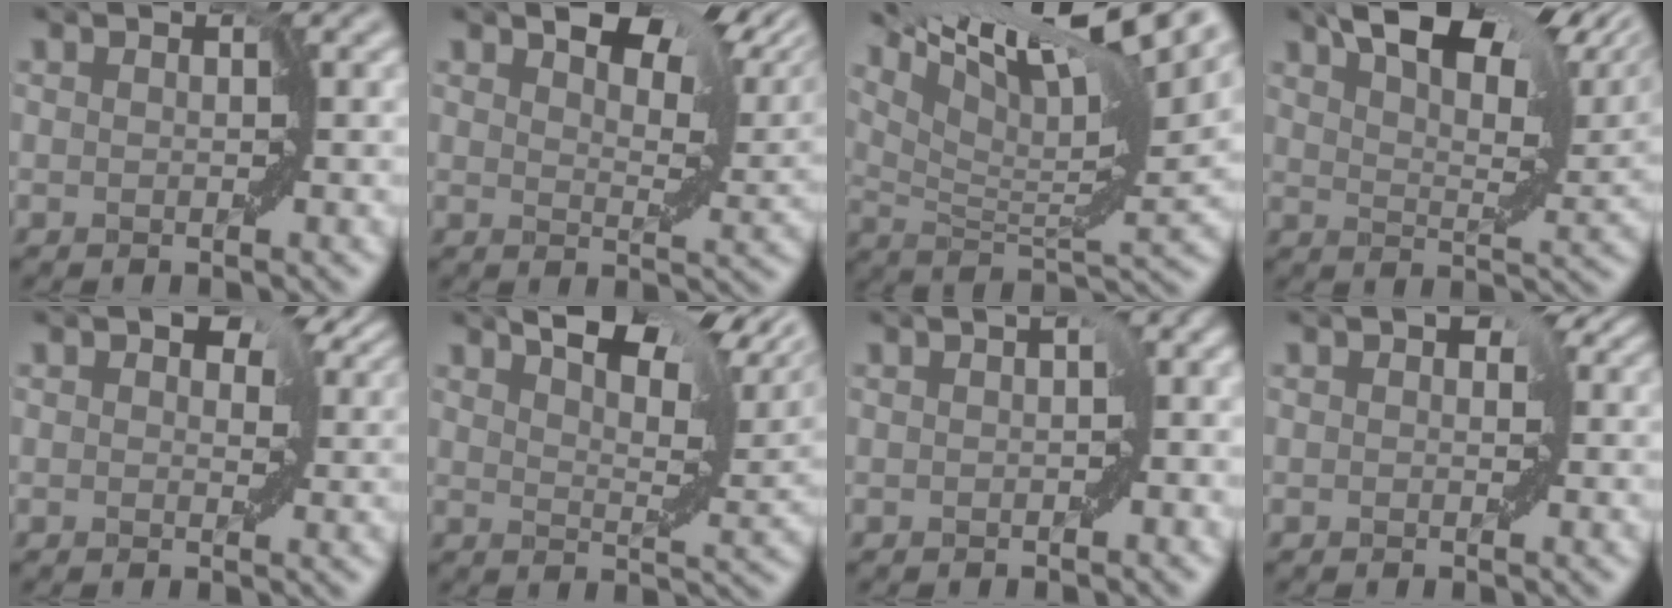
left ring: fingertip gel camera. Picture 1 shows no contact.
{"total": 8.3, "force": [5.3, 3.6, 5.3], "torque": [-0.083, -0.001, 0.095]}
{"total": 13.1, "force": [9.4, 2.3, 8.9], "torque": [-0.164, 0.001, 0.163]}
{"total": 12.0, "force": [8.1, 4.2, 7.8], "torque": [-0.130, 0.017, 0.140]}
{"total": 5.6, "force": [2.5, 3.2, 3.8], "torque": [-0.052, 0.018, 0.033]}
{"total": 9.7, "force": [6.7, 3.2, 6.1], "torque": [-0.092, 0.011, 0.110]}
{"total": 3.4, "force": [-0.3, 1.9, 2.9], "torque": [-0.028, 0.007, -0.001]}
{"total": 3.1, "force": [0.8, 2.1, 2.1], "torque": [-0.005, 0.019, -0.006]}